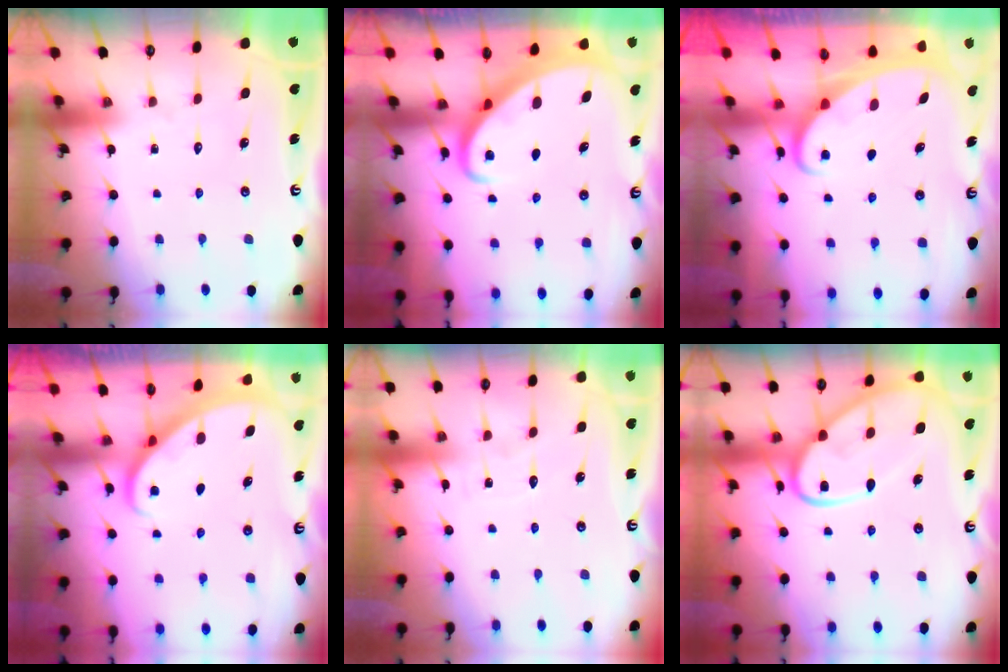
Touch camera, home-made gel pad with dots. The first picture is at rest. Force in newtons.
{"total": 2.8, "press": 2.8, "slide": 0.3}
{"total": 2.2, "press": 2.2, "slide": 0.3}
{"total": 2.1, "press": 2.1, "slide": 0.2}
{"total": 3.1, "press": 3.1, "slide": 0.4}
{"total": 14.9, "press": 14.8, "slide": 1.5}